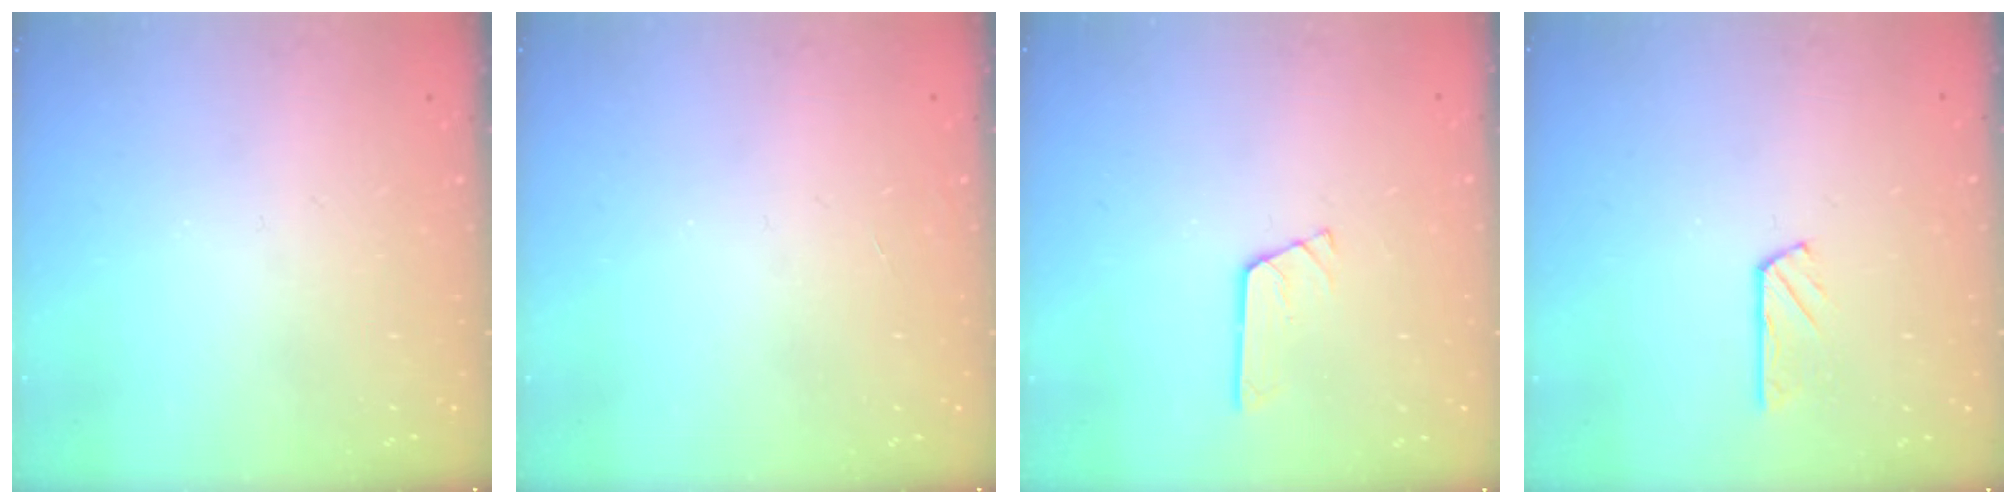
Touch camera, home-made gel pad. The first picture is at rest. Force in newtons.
{"total": 0.0}
{"total": 3.4, "press": 3.4, "slide": 0.3}
{"total": 2.7, "press": 2.7, "slide": 0.3}